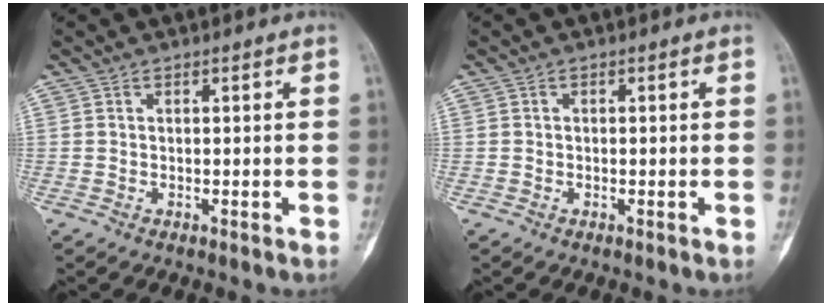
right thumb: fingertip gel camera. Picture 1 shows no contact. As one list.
[{"total": 0.0}]